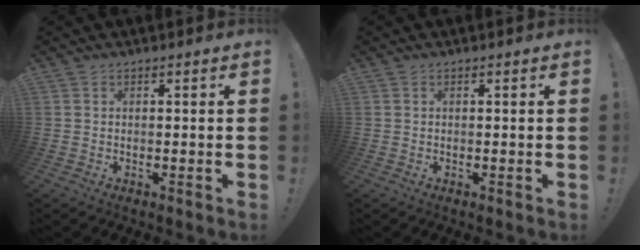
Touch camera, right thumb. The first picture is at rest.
{"total": 0.0}